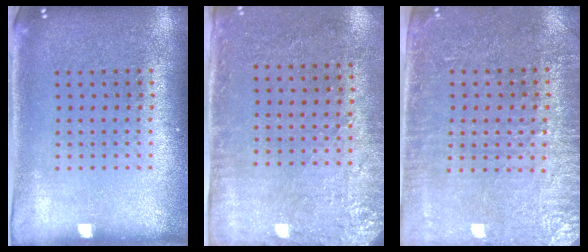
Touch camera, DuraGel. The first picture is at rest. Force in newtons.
{"total": 2.9, "press": 2.3, "slide": 1.7}
{"total": 3.4, "press": 3.0, "slide": 1.6}